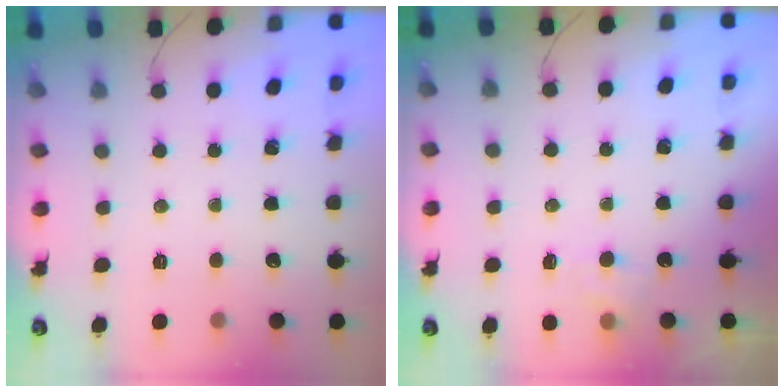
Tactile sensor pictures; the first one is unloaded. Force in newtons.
{"total": 4.0, "press": 3.7, "slide": 1.4}